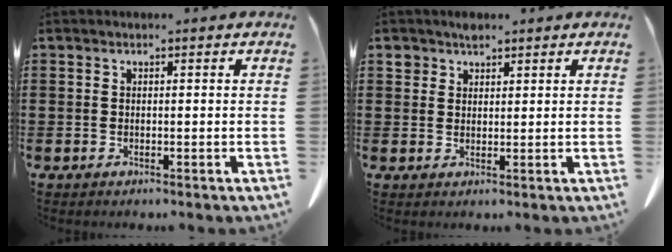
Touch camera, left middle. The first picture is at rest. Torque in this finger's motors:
{"motor_torque": [0.63, 0.66, 0.01, 0.02]}